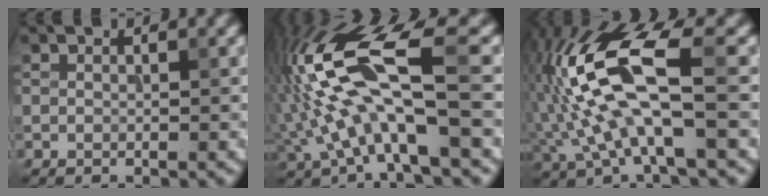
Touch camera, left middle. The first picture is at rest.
{"total": 10.9, "force": [-0.5, 3.4, 10.3], "torque": [-0.210, 0.026, -0.013]}
{"total": 10.0, "force": [-0.3, 3.5, 9.4], "torque": [-0.197, 0.019, -0.006]}